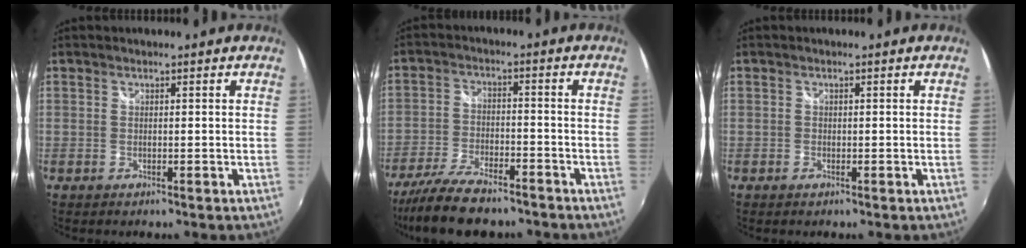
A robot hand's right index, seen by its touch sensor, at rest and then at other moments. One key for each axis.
{"total": 14.0, "fx": -11.4, "fy": 4.3, "fz": 6.9, "tx": -0.155, "ty": -0.025, "tz": -0.196}
{"total": 0.6, "fx": -0.4, "fy": 0.4, "fz": 0.2, "tx": -0.004, "ty": -0.003, "tz": -0.009}